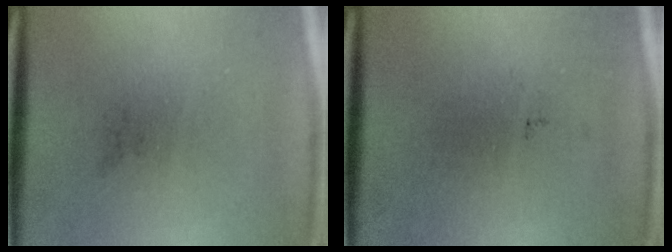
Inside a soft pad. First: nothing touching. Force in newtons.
{"total": 0.0}